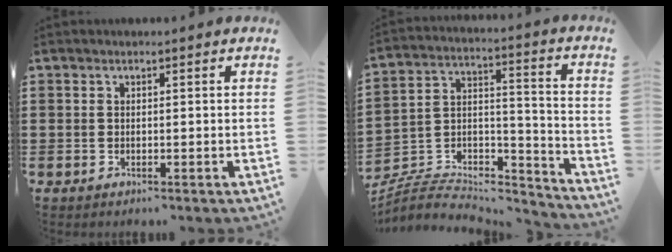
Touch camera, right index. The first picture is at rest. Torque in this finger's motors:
{"motor_torque": [-2.14, 0.00, -1.05, -0.21]}